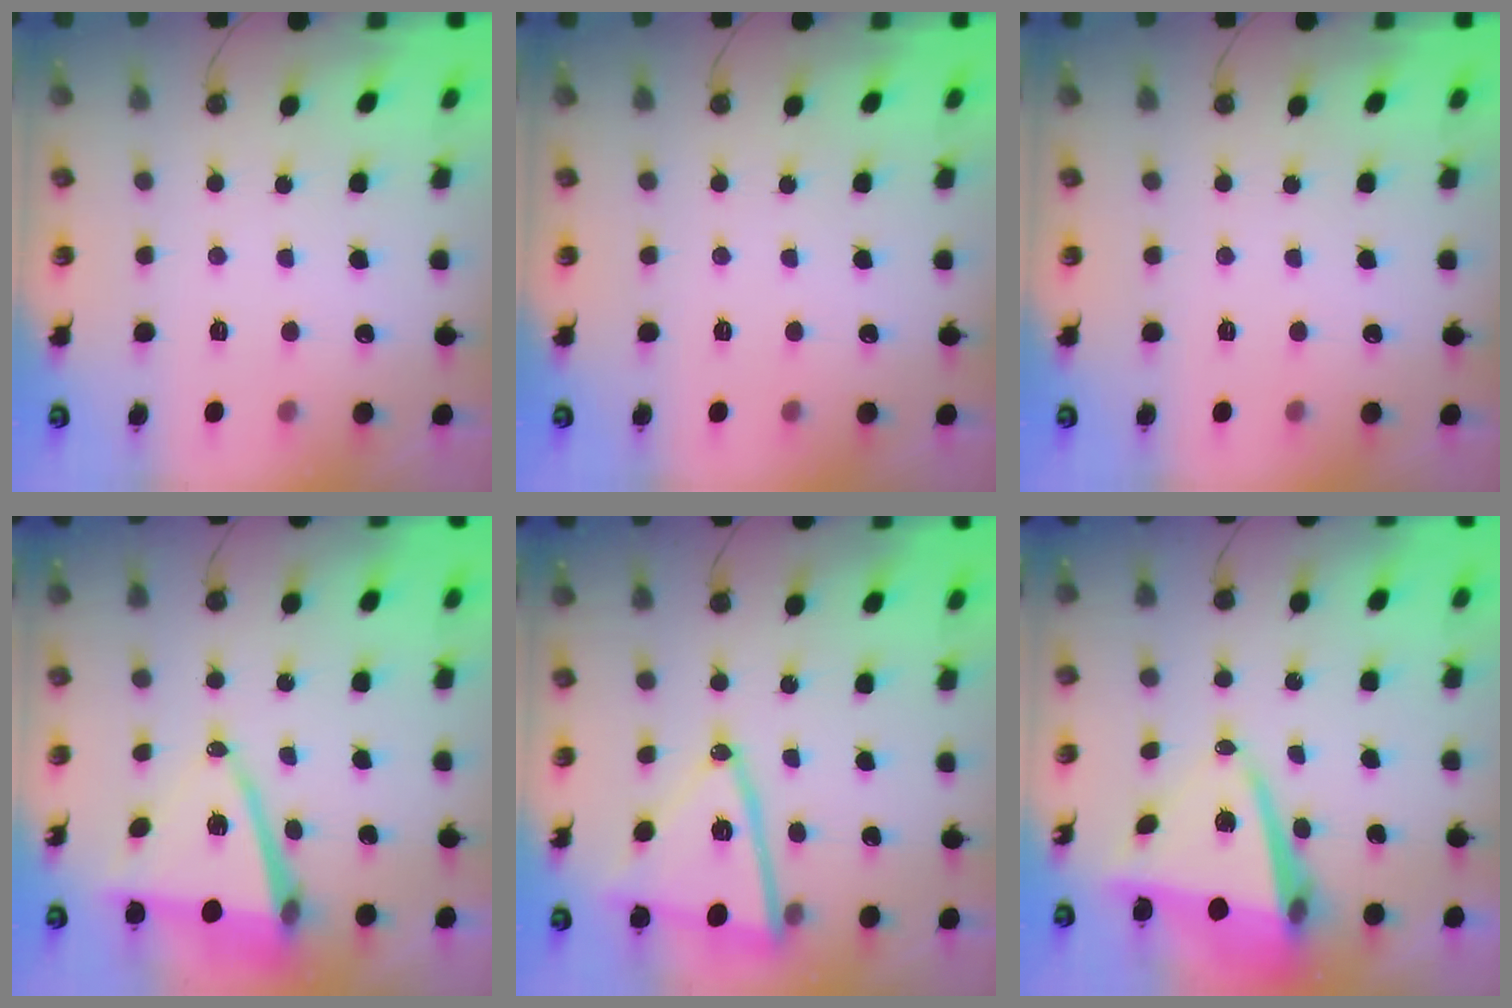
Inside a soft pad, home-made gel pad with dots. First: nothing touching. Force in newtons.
{"total": 0.0}
{"total": 0.0}
{"total": 11.0, "press": 10.2, "slide": 4.1}
{"total": 15.6, "press": 15.5, "slide": 1.7}
{"total": 9.8, "press": 9.7, "slide": 1.4}